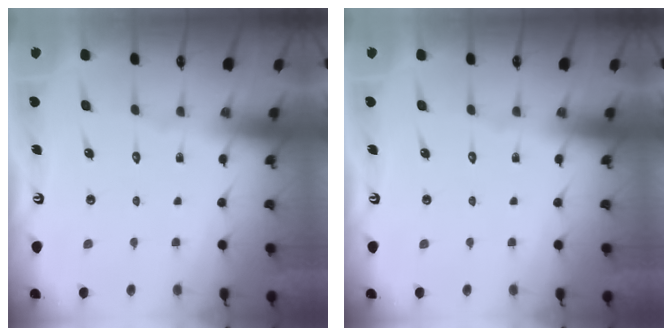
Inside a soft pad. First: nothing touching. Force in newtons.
{"total": 0.0}